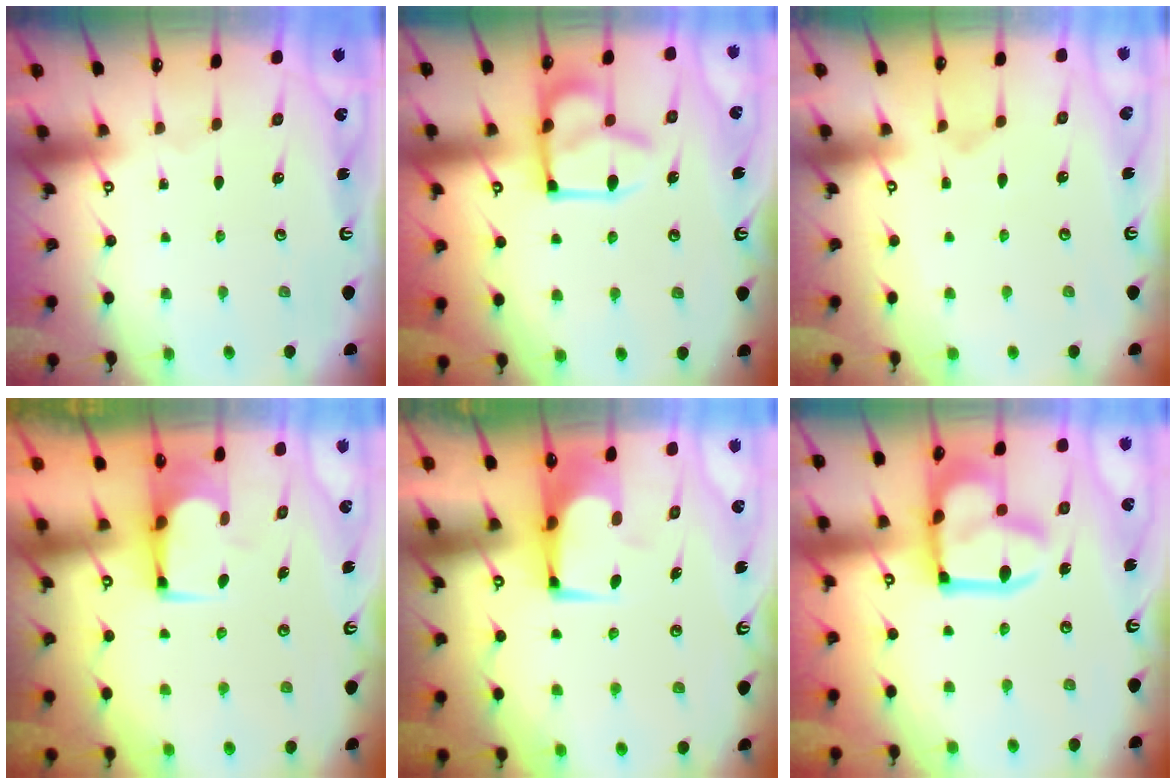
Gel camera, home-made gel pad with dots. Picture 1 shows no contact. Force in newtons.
{"total": 14.5, "press": 14.4, "slide": 1.6}
{"total": 3.4, "press": 3.1, "slide": 1.2}
{"total": 1.8, "press": 1.7, "slide": 0.3}
{"total": 0.0}
{"total": 20.2, "press": 20.2, "slide": 1.5}